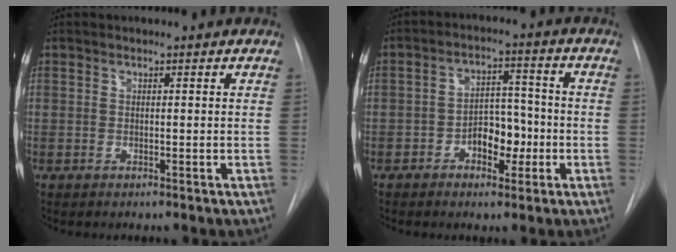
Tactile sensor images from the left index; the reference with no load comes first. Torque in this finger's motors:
{"motor_torque": [0.31, -0.08, 0.11, 0.03]}